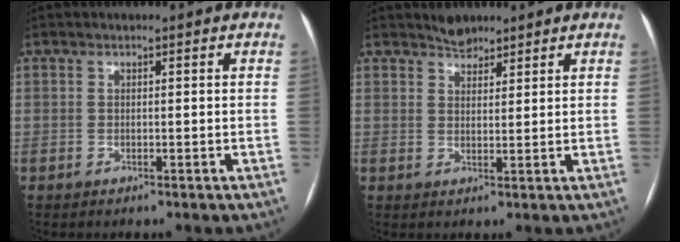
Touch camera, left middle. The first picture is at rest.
{"total": 2.7, "force": [2.5, 1.1, 0.4], "torque": [-0.008, 0.004, 0.040]}